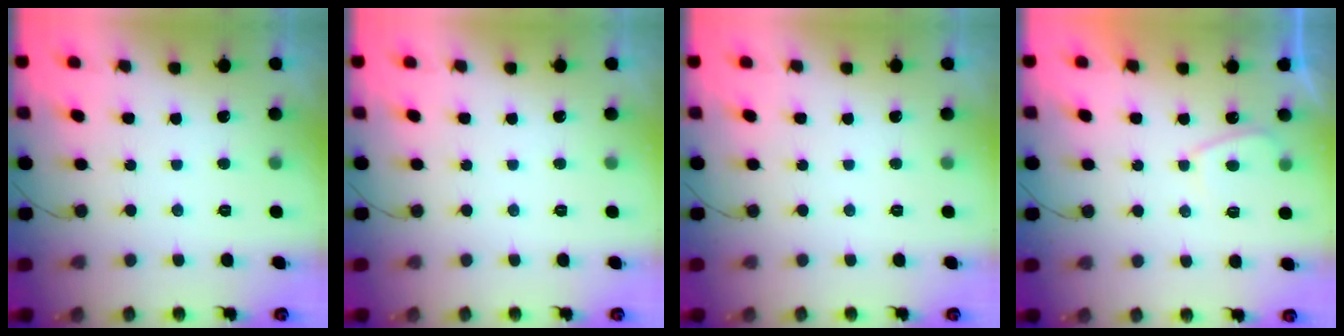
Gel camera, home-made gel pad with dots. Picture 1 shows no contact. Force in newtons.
{"total": 0.0}
{"total": 0.0}
{"total": 2.5, "press": 2.4, "slide": 0.7}